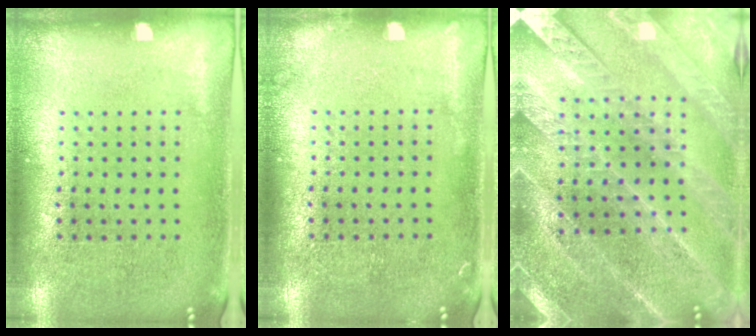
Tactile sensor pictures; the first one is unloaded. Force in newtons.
{"total": 0.5, "press": 0.5, "slide": 0.1}
{"total": 2.8, "press": 2.8, "slide": 0.5}